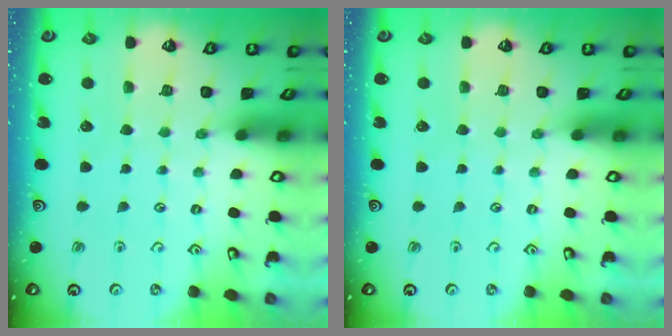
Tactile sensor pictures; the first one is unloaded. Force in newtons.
{"total": 0.0}